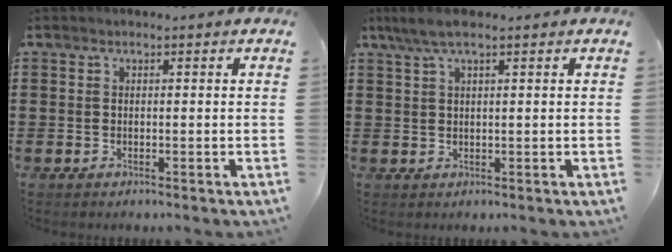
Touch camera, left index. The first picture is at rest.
{"total": 3.6, "force": [2.0, 0.7, 3.0], "torque": [-0.067, 0.002, 0.033]}